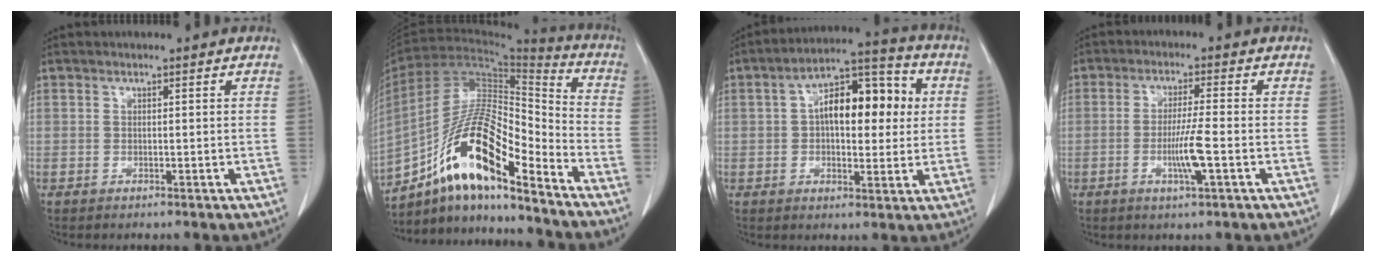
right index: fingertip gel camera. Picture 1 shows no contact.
{"total": 17.4, "force": [-11.2, 3.4, 12.9], "torque": [-0.244, 0.017, -0.196]}
{"total": 13.2, "force": [1.9, 5.9, 11.7], "torque": [-0.180, 0.040, 0.027]}
{"total": 5.8, "force": [-1.7, -0.3, 5.6], "torque": [-0.103, -0.011, -0.032]}